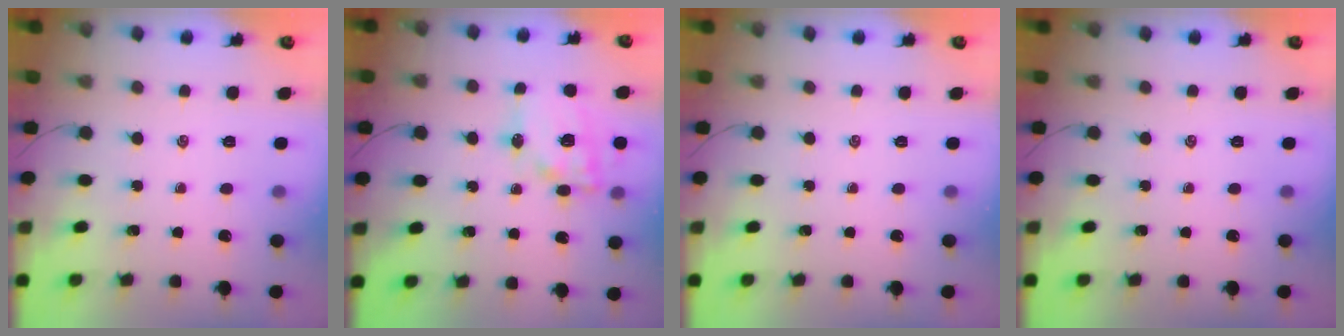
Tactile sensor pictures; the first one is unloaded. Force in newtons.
{"total": 16.3, "press": 16.0, "slide": 3.3}
{"total": 0.0}
{"total": 0.0}